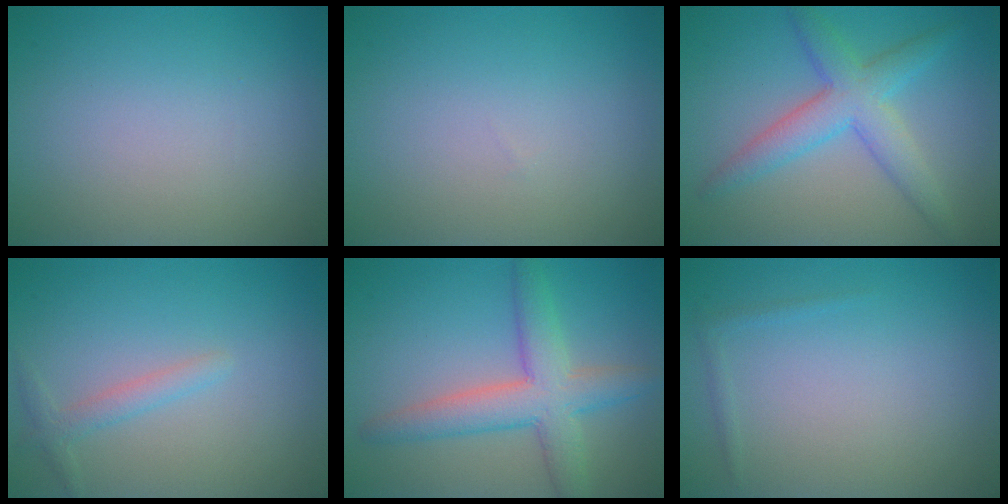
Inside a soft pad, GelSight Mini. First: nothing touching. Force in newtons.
{"total": 0.0}
{"total": 4.7, "press": 4.7, "slide": 0.1}
{"total": 1.6, "press": 1.6, "slide": 0.1}
{"total": 5.5, "press": 5.5, "slide": 0.3}
{"total": 0.6, "press": 0.6, "slide": 0.1}